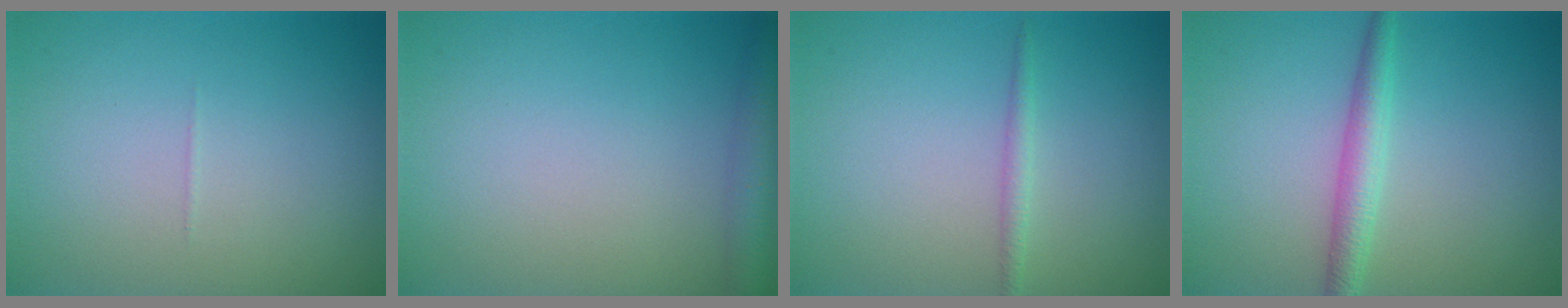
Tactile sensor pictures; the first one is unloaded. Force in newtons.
{"total": 2.6, "press": 2.6, "slide": 0.1}
{"total": 1.0, "press": 1.0, "slide": 0.0}
{"total": 2.4, "press": 2.4, "slide": 0.0}